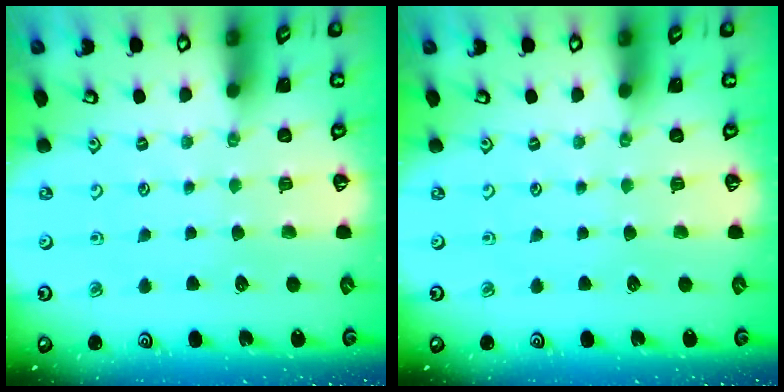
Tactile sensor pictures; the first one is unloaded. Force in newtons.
{"total": 0.0}